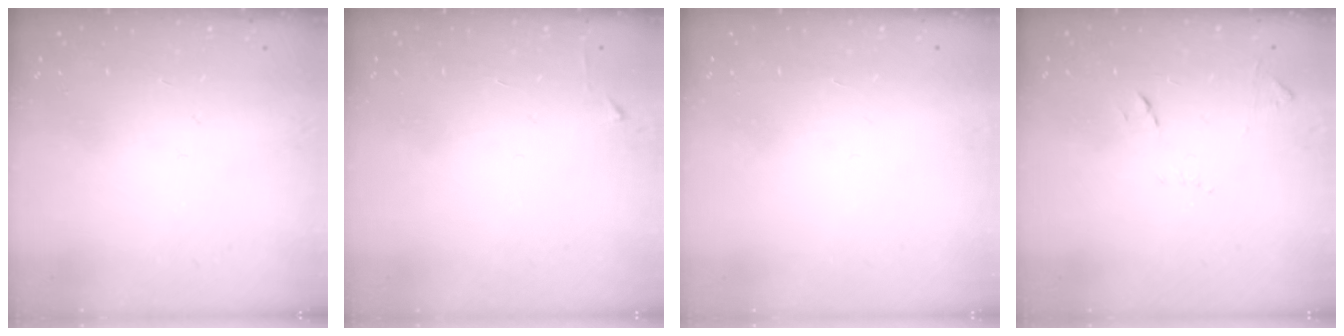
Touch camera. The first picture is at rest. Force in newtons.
{"total": 2.4, "press": 2.4, "slide": 0.3}
{"total": 1.6, "press": 1.6, "slide": 0.1}
{"total": 7.8, "press": 7.8, "slide": 0.6}